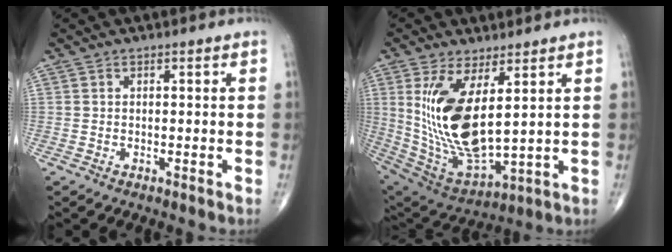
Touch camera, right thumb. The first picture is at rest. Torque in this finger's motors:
{"motor_torque": [-0.48, 1.28, 1.36, 1.04, 0.26]}